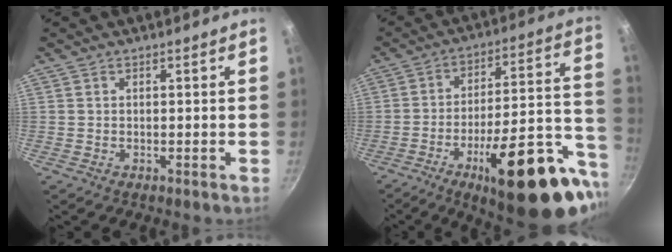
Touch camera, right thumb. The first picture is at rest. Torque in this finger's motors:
{"motor_torque": [1.03, 0.52, 2.00, -0.78, 0.12]}